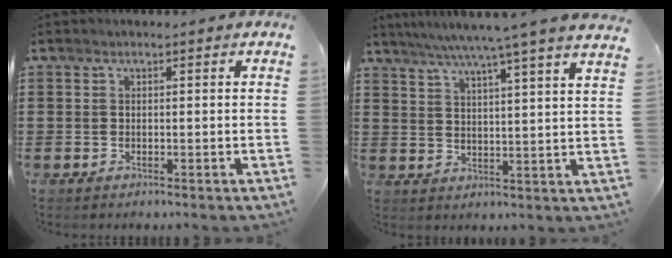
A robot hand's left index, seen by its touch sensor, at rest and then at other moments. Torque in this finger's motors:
{"motor_torque": [2.14, 0.00, 0.66, 0.19]}